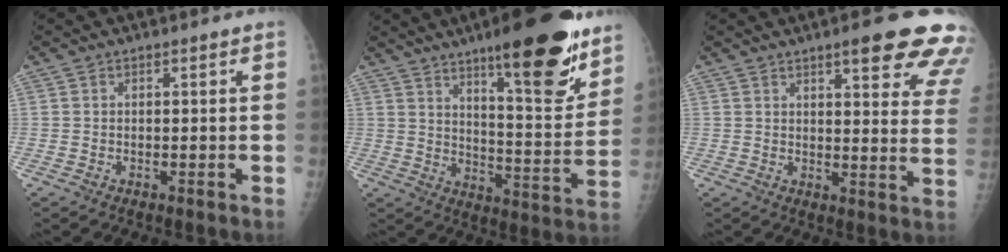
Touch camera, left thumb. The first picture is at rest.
{"total": 20.6, "force": [13.4, 4.7, 15.0], "torque": [-0.178, -0.081, 0.201]}
{"total": 17.9, "force": [12.2, 4.0, 12.5], "torque": [-0.122, -0.048, 0.135]}